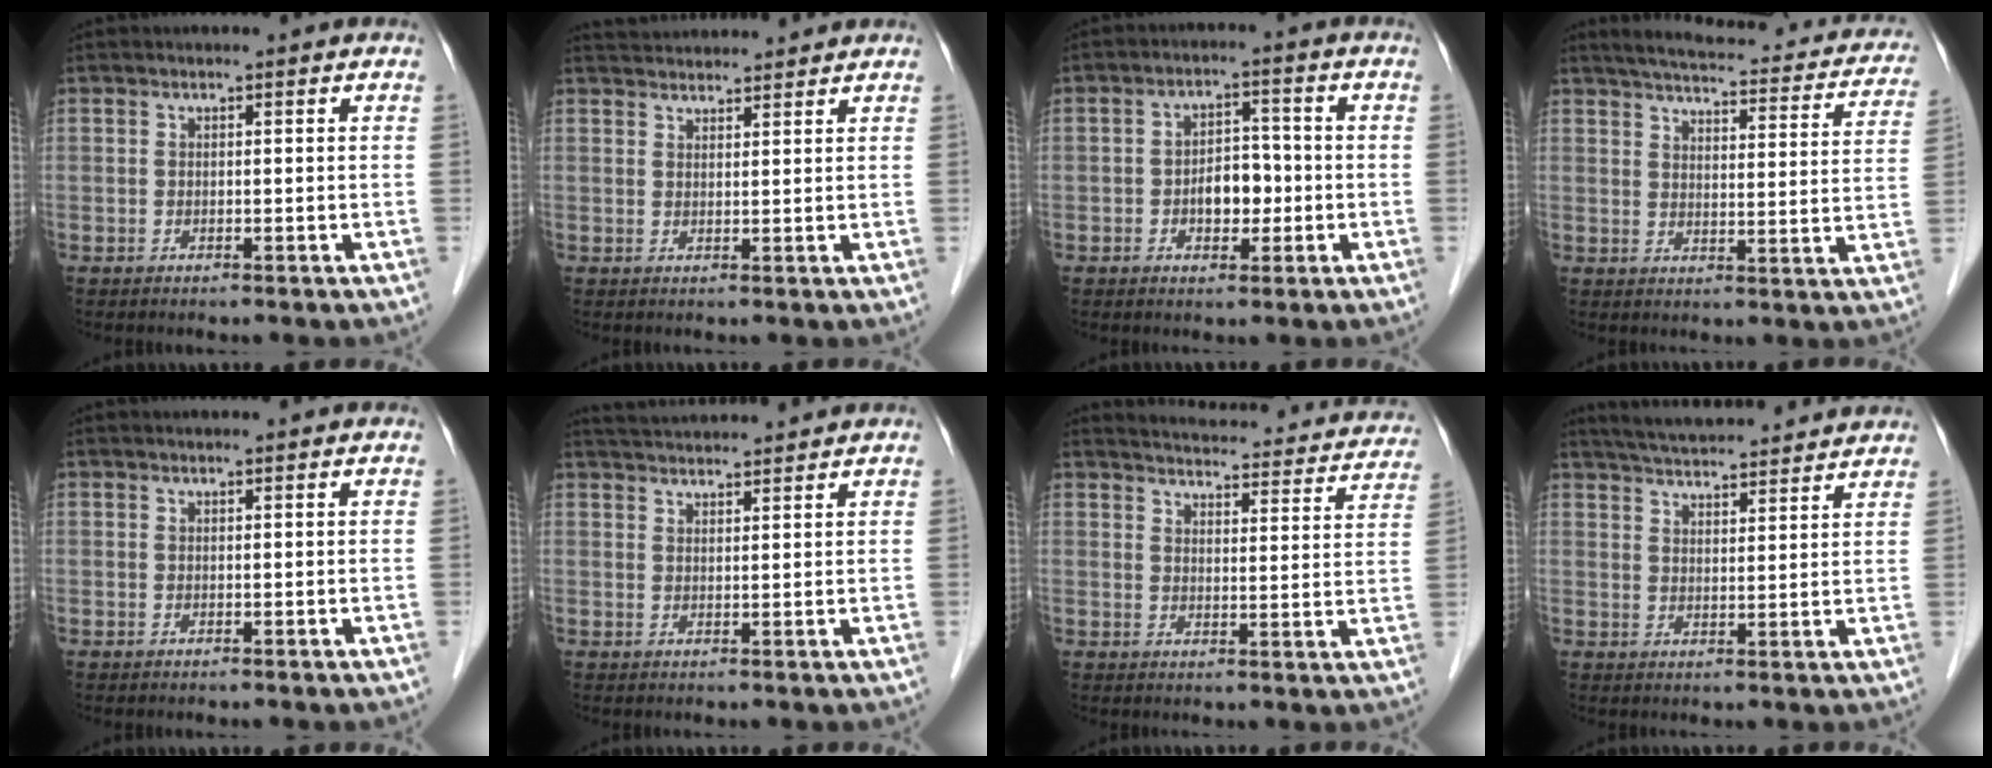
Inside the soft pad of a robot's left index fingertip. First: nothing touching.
{"total": 6.8, "force": [6.6, 0.8, 1.3], "torque": [-0.024, 0.034, 0.096]}
{"total": 5.0, "force": [-1.4, 3.0, 3.8], "torque": [-0.067, 0.011, -0.021]}
{"total": 23.2, "force": [20.3, 5.1, 10.1], "torque": [-0.135, 0.000, 0.233]}
{"total": 2.5, "force": [2.4, 0.1, 0.8], "torque": [-0.012, 0.014, 0.025]}
{"total": 8.7, "force": [8.4, 0.3, 2.5], "torque": [-0.044, 0.036, 0.123]}
{"total": 21.9, "force": [20.7, 4.3, 5.9], "torque": [-0.069, -0.030, 0.232]}
{"total": 17.1, "force": [15.9, 2.0, 6.1], "torque": [-0.096, 0.038, 0.221]}